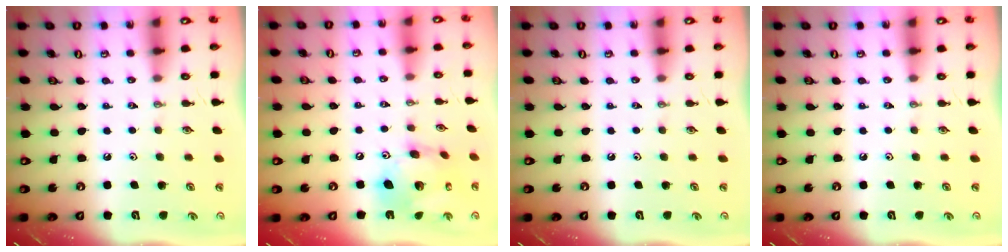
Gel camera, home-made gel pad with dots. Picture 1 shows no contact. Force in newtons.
{"total": 16.0, "press": 15.9, "slide": 1.8}
{"total": 0.0}
{"total": 0.0}